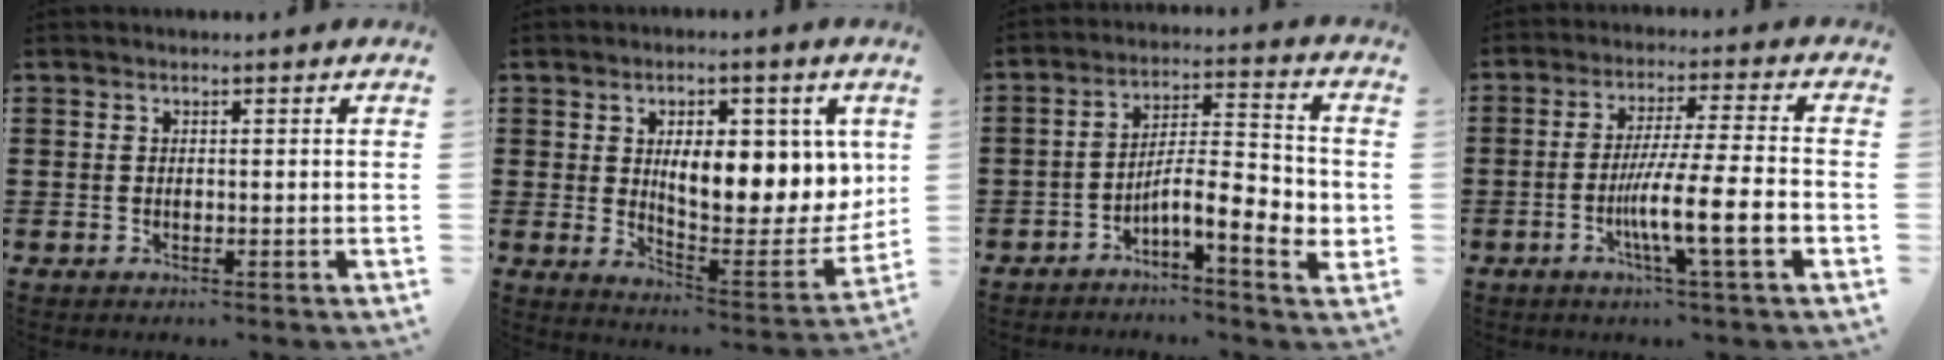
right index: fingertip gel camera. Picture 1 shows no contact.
{"total": 10.5, "force": [3.3, 4.8, 8.8], "torque": [-0.123, -0.021, 0.049]}
{"total": 8.3, "force": [-3.0, 2.1, 7.5], "torque": [-0.121, -0.011, -0.054]}
{"total": 10.8, "force": [-3.5, 0.9, 10.1], "torque": [-0.186, -0.012, -0.065]}